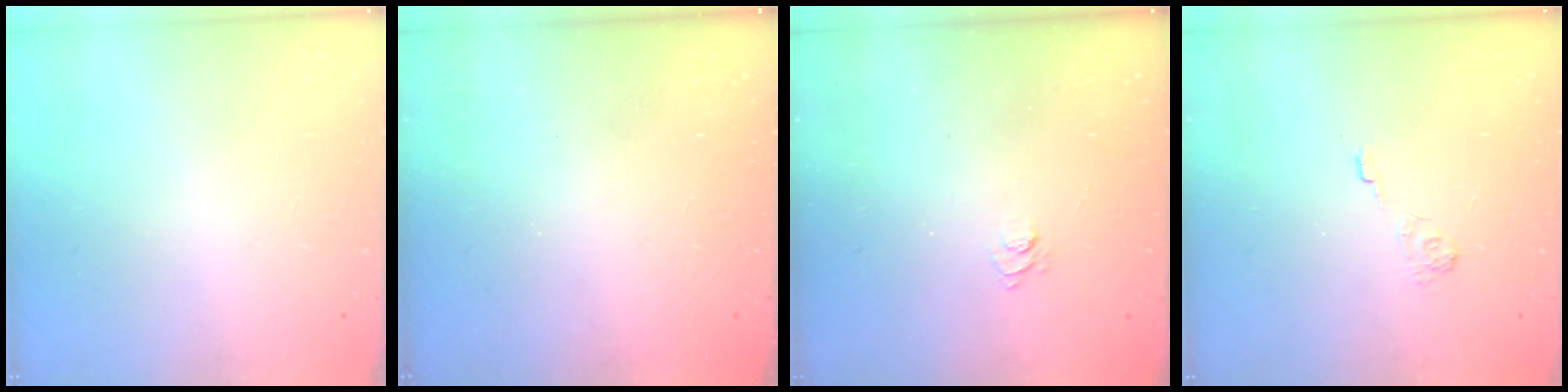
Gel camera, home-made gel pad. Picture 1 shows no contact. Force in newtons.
{"total": 1.5, "press": 1.4, "slide": 0.6}
{"total": 2.8, "press": 2.5, "slide": 1.3}
{"total": 2.7, "press": 2.3, "slide": 1.4}